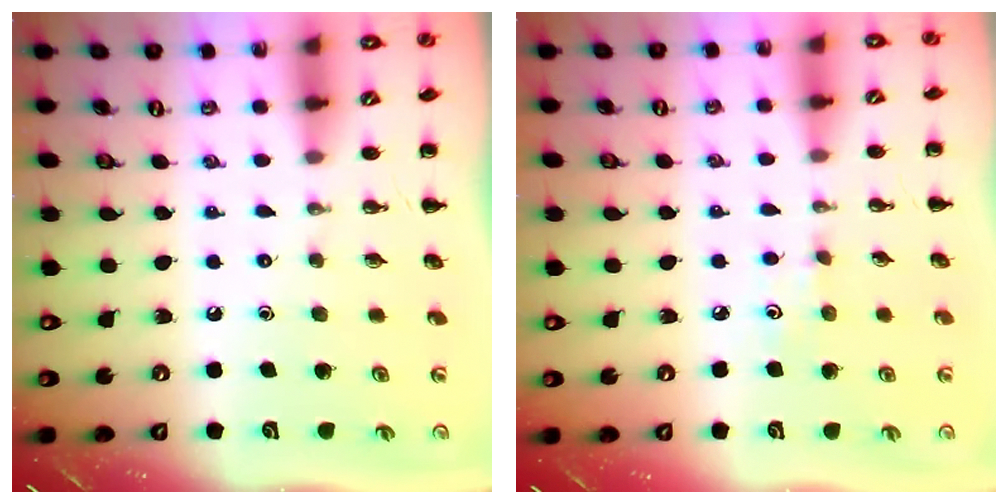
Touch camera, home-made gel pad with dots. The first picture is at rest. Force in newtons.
{"total": 4.2, "press": 3.9, "slide": 1.4}